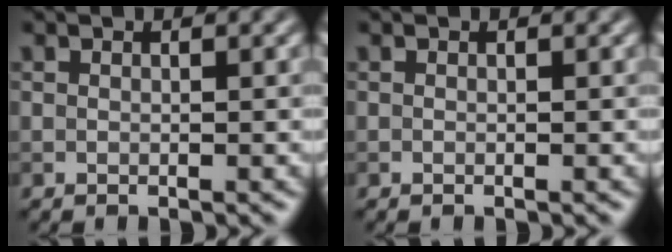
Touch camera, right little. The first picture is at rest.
{"total": 0.0}